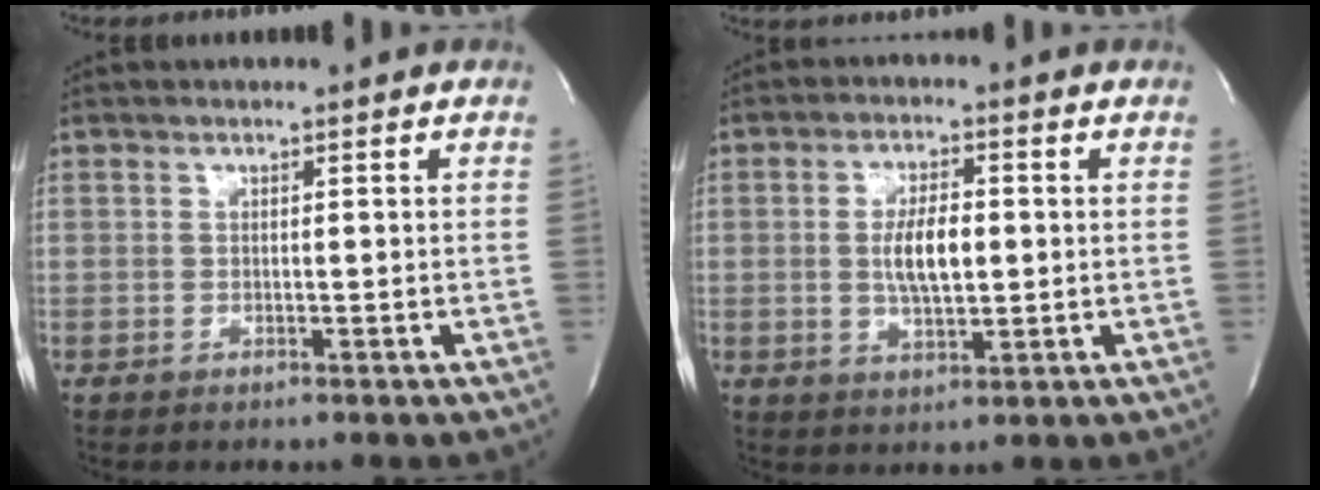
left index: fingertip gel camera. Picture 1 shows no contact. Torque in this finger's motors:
{"motor_torque": [0.94, 0.08, 0.20, 0.07]}